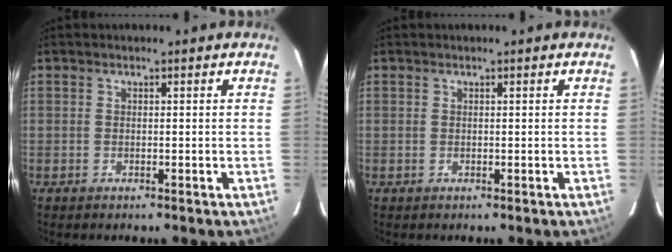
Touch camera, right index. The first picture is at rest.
{"total": 0.0}